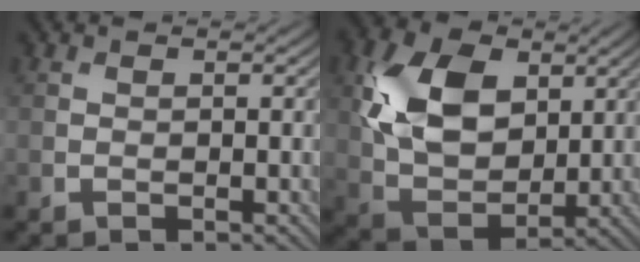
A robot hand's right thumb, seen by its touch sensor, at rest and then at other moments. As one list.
[{"total": 11.6, "force": [3.2, 7.6, 8.1], "torque": [-0.195, 0.008, 0.059]}]